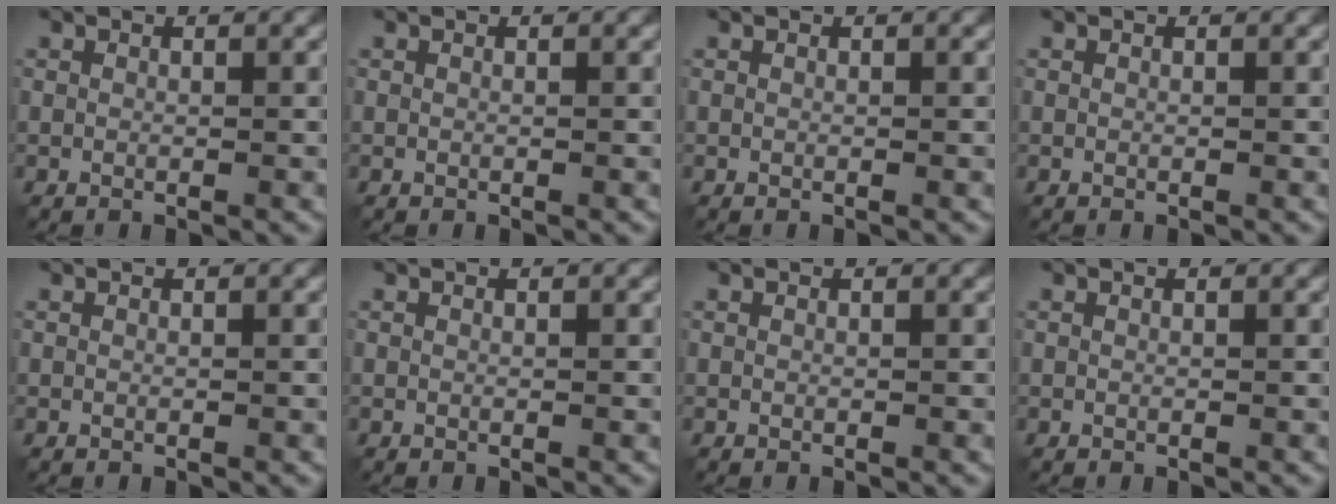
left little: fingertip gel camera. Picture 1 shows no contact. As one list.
[{"total": 0.0}, {"total": 0.0}, {"total": 0.0}, {"total": 0.0}, {"total": 0.0}, {"total": 0.0}, {"total": 0.0}]